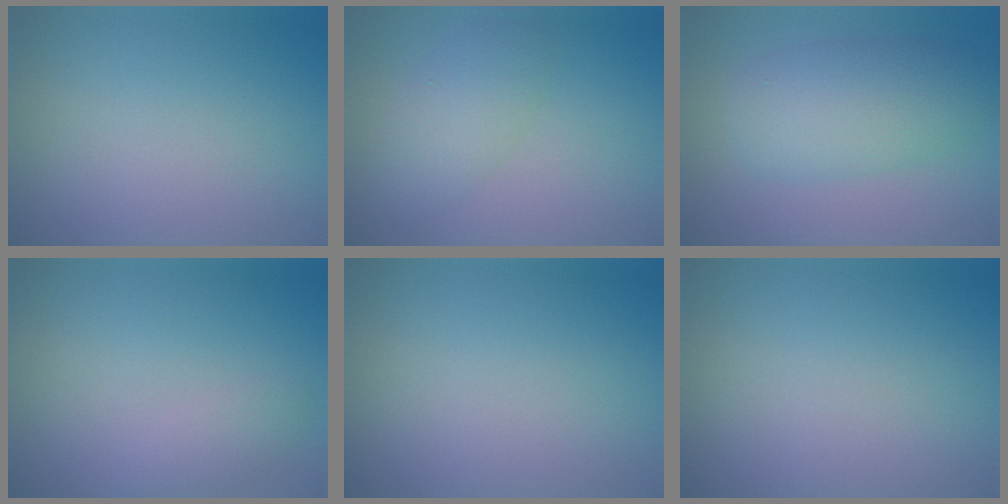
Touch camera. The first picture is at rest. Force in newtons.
{"total": 3.3, "press": 3.3, "slide": 0.1}
{"total": 5.7, "press": 5.7, "slide": 0.3}
{"total": 1.4, "press": 1.4, "slide": 0.1}
{"total": 0.0}
{"total": 0.0}